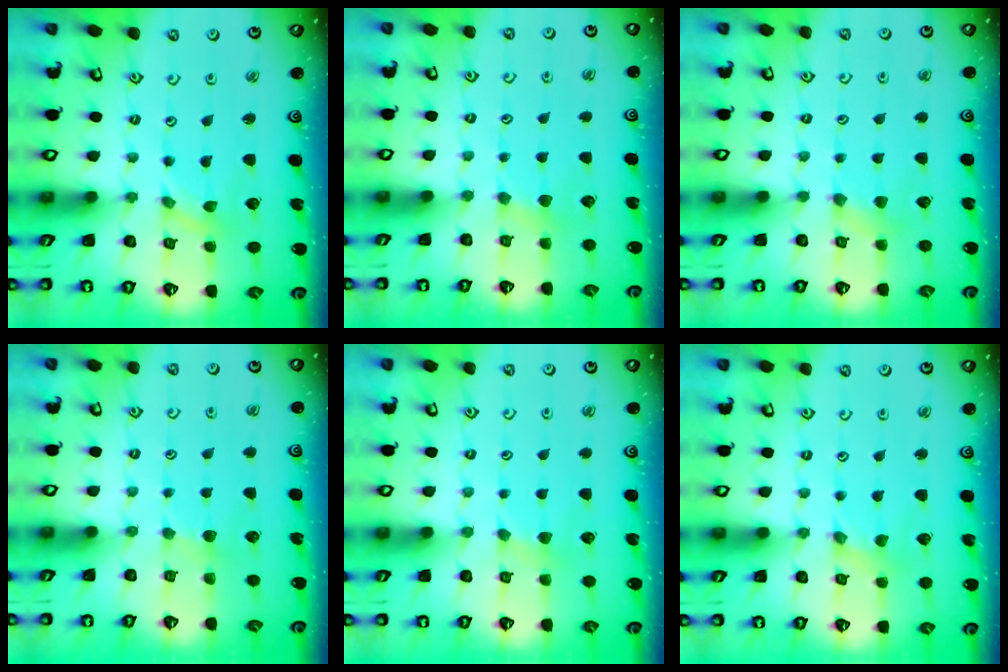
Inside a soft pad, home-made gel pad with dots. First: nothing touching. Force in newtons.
{"total": 2.9, "press": 2.9, "slide": 0.4}
{"total": 4.1, "press": 4.0, "slide": 0.6}
{"total": 2.9, "press": 2.9, "slide": 0.4}
{"total": 2.5, "press": 2.4, "slide": 0.4}
{"total": 1.5, "press": 1.5, "slide": 0.2}